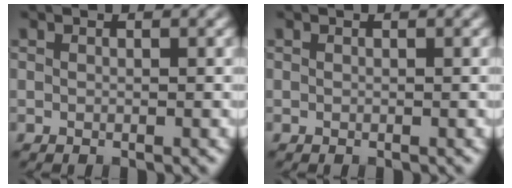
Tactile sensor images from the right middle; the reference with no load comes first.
{"total": 0.0}